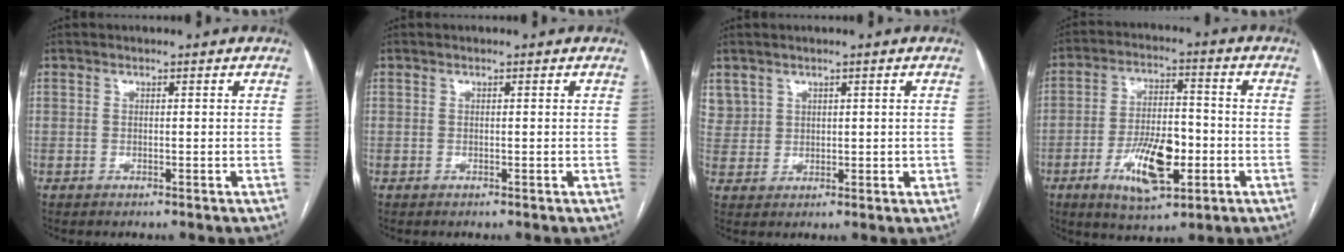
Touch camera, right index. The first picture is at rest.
{"total": 0.0}
{"total": 4.4, "force": [2.4, 3.6, 0.6], "torque": [-0.013, 0.013, 0.059]}
{"total": 11.5, "force": [-4.0, 4.4, 9.9], "torque": [-0.184, 0.003, -0.063]}